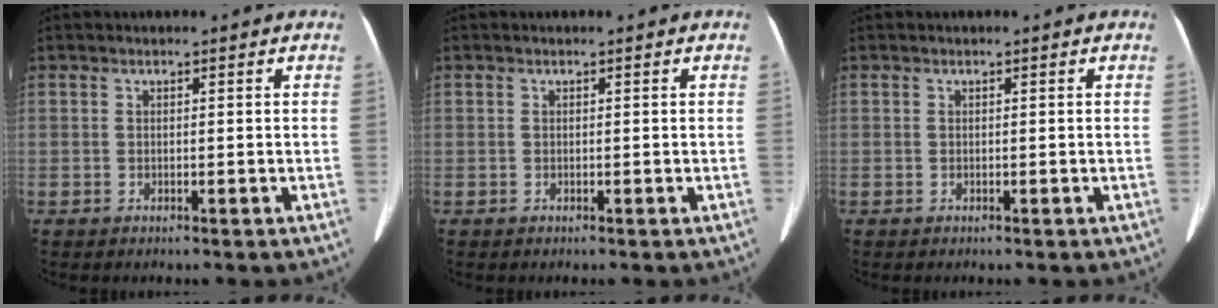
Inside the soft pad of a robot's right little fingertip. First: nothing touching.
{"total": 0.0}
{"total": 0.0}